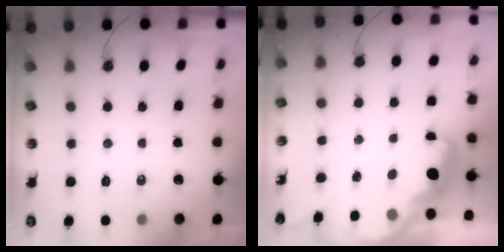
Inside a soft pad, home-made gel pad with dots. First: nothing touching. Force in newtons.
{"total": 2.7, "press": 2.6, "slide": 0.4}